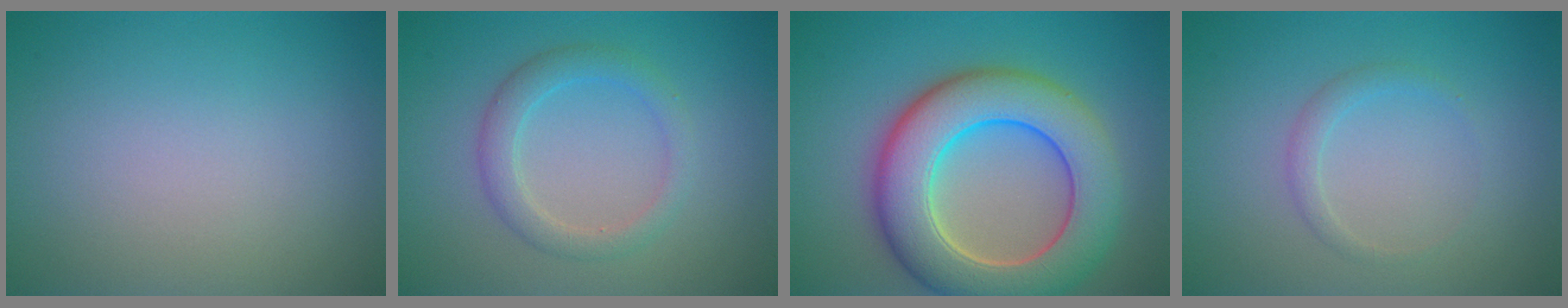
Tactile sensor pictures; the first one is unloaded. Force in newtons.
{"total": 2.7, "press": 2.7, "slide": 0.2}
{"total": 10.2, "press": 10.2, "slide": 0.7}
{"total": 1.3, "press": 1.3, "slide": 0.0}